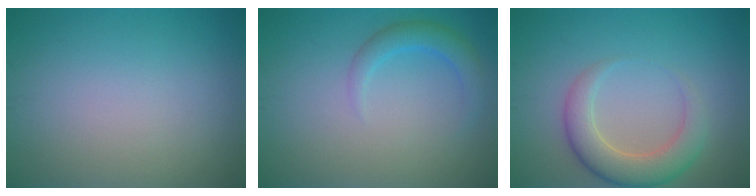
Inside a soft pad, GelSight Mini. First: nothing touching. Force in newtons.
{"total": 2.4, "press": 2.4, "slide": 0.1}
{"total": 4.5, "press": 4.4, "slide": 0.5}